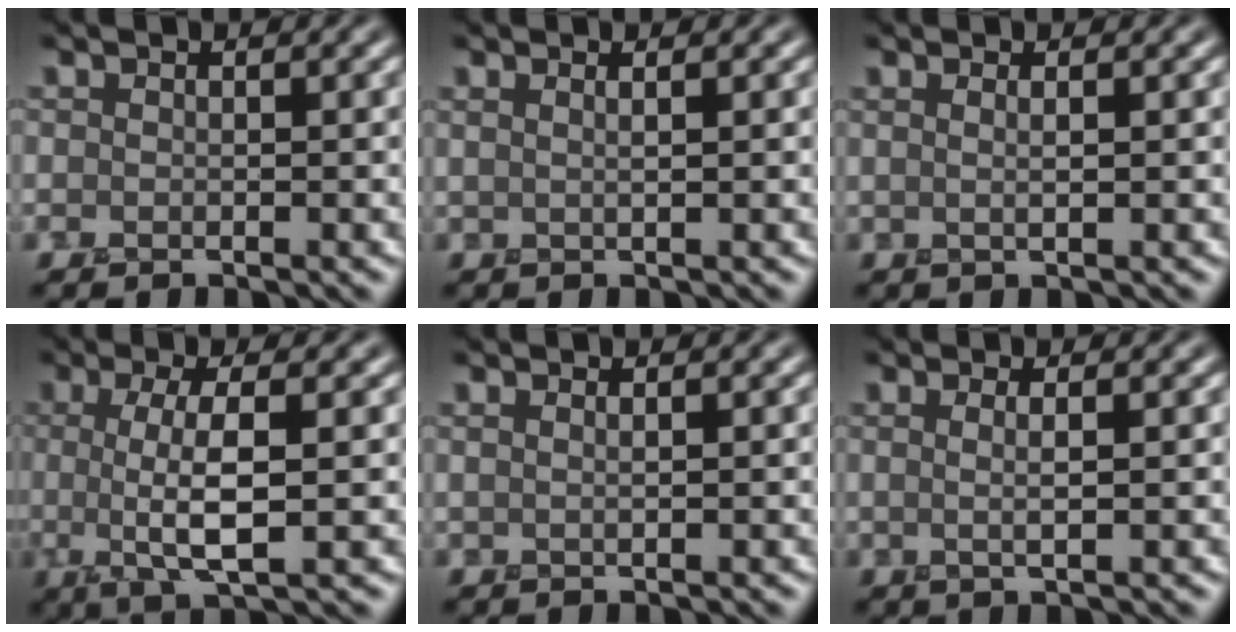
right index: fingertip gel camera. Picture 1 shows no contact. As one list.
[{"total": 1.1, "force": [0.8, 0.4, 0.6], "torque": [0.006, 0.006, 0.000]}, {"total": 1.1, "force": [0.6, 0.3, 0.9], "torque": [-0.004, 0.003, 0.000]}, {"total": 4.9, "force": [0.2, 1.4, 4.7], "torque": [-0.083, 0.005, 0.005]}, {"total": 0.7, "force": [0.7, 0.2, 0.3], "torque": [0.006, 0.003, 0.005]}, {"total": 1.5, "force": [0.5, 0.4, 1.4], "torque": [-0.017, 0.004, 0.005]}]